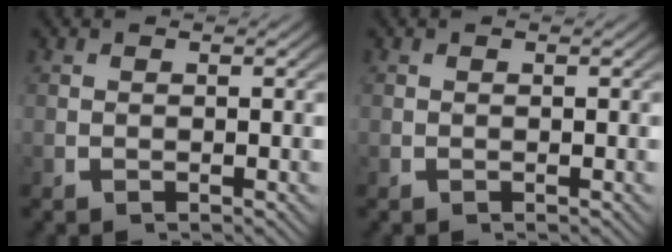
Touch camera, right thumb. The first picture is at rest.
{"total": 0.0}